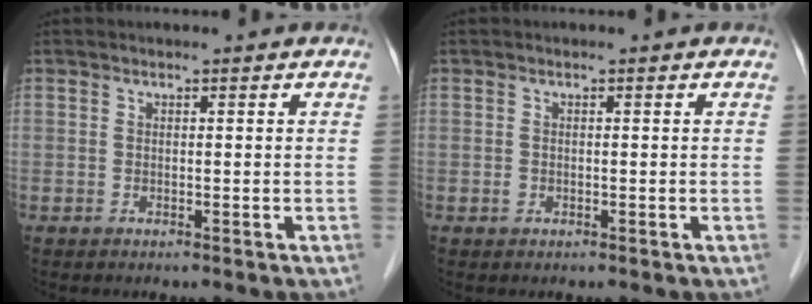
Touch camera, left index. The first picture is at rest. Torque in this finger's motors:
{"motor_torque": [-0.17, -0.11, -0.02, -0.01]}